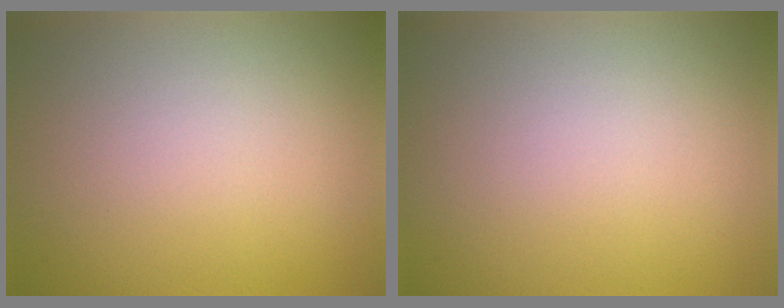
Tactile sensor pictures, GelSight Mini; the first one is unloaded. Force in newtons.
{"total": 0.0}